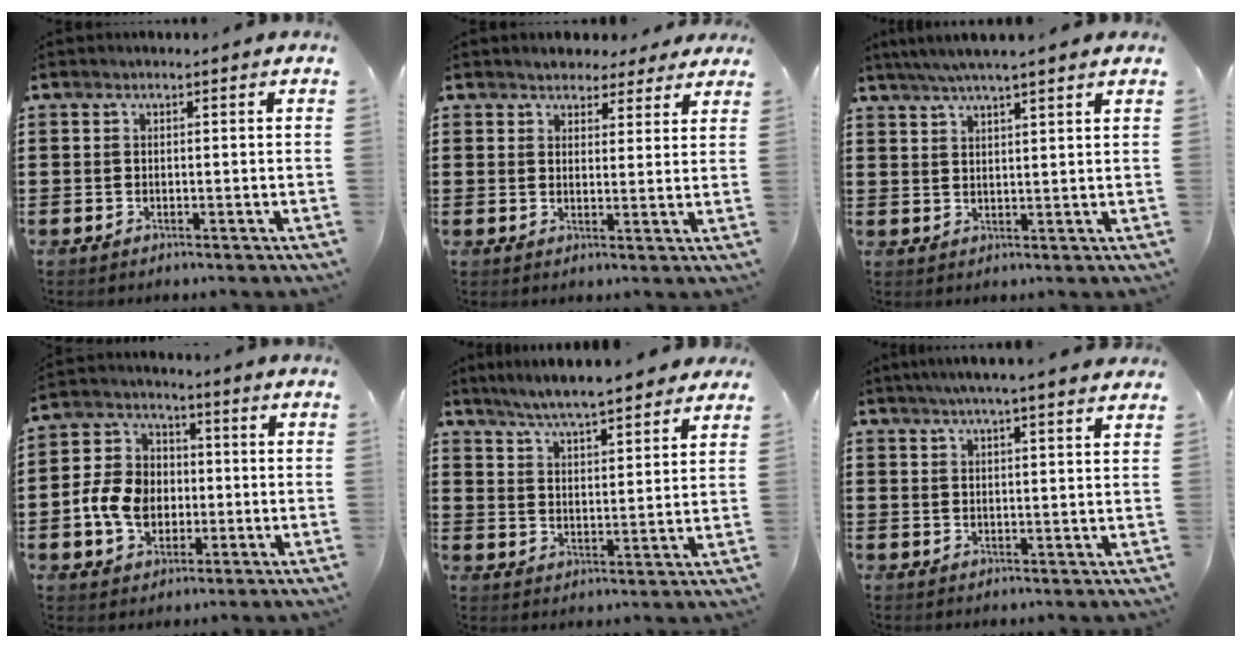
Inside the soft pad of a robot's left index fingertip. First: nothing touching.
{"total": 3.4, "force": [3.1, 1.3, 0.1], "torque": [-0.015, -0.001, 0.059]}
{"total": 3.8, "force": [3.3, -0.3, 1.8], "torque": [-0.045, -0.004, 0.059]}
{"total": 7.9, "force": [-1.5, 6.6, 4.2], "torque": [-0.107, 0.018, -0.029]}
{"total": 5.5, "force": [5.3, 0.2, 1.5], "torque": [-0.052, -0.022, 0.093]}
{"total": 3.6, "force": [3.2, -0.6, 1.6], "torque": [-0.040, -0.004, 0.057]}